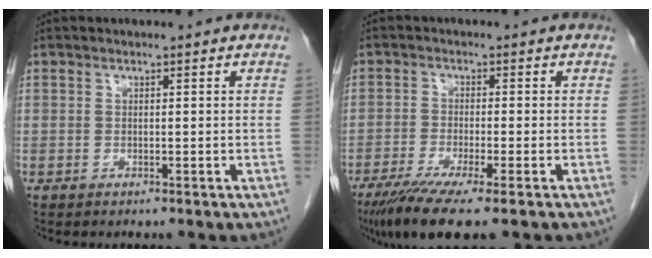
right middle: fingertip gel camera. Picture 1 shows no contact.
{"total": 8.8, "force": [-5.9, 0.4, 6.4], "torque": [-0.107, -0.022, -0.097]}